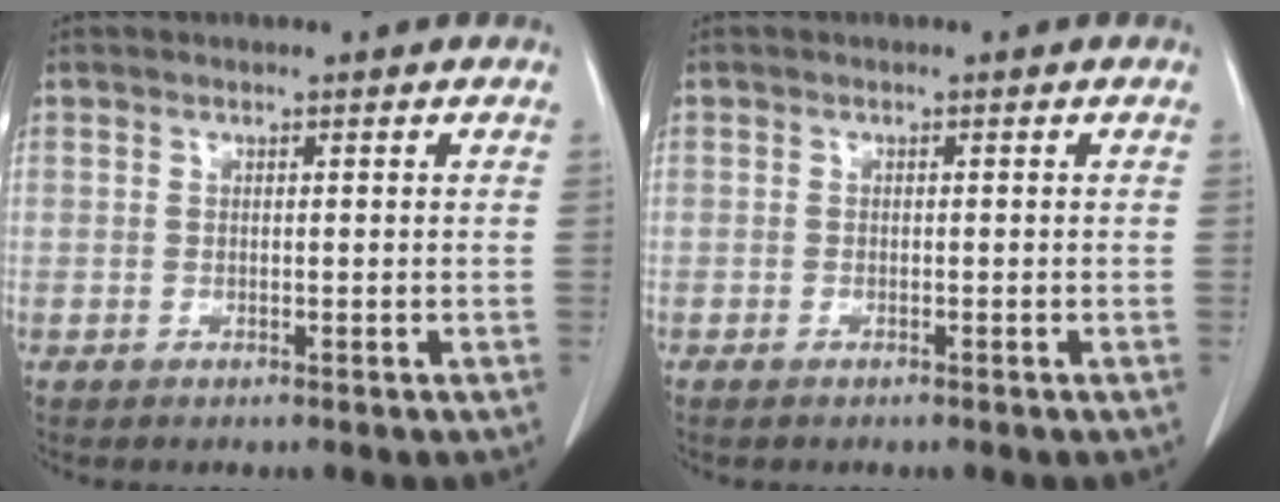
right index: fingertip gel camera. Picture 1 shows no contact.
{"total": 0.7, "force": [-0.6, 0.2, 0.3], "torque": [-0.010, -0.002, -0.008]}